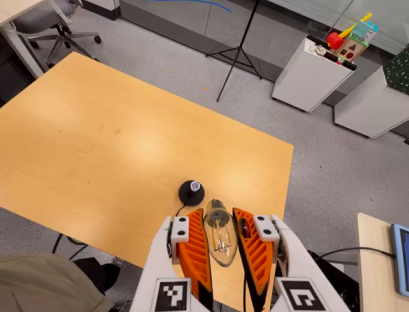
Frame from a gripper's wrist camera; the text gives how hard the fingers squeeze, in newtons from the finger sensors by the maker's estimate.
{"total": 18.7, "left": 20.2, "right": 17.2}